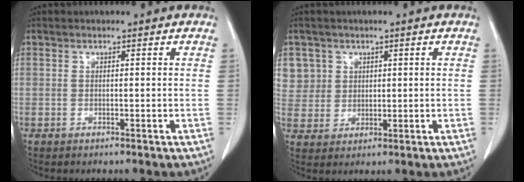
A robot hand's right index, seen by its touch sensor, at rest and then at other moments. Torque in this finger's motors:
{"motor_torque": [-0.09, 0.17, 0.02, 0.00]}